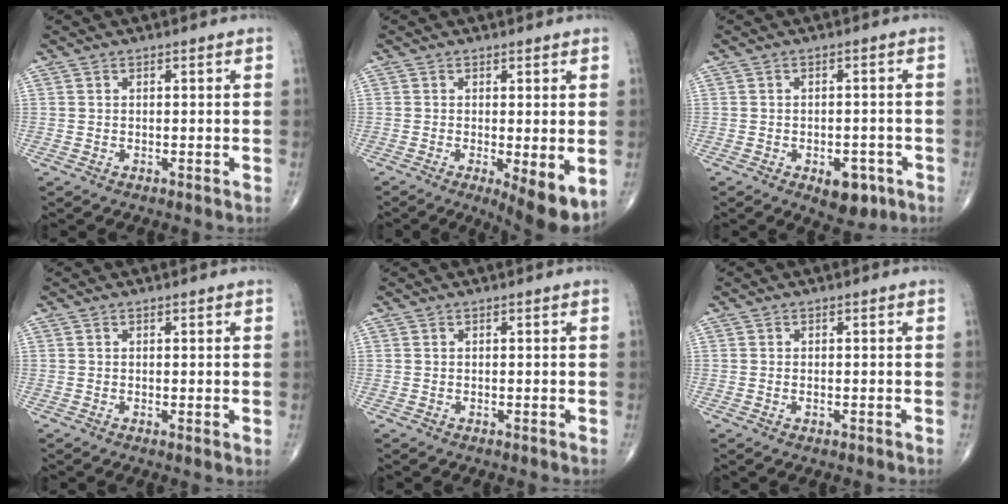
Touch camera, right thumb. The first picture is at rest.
{"total": 7.6, "force": [-2.0, 2.0, 7.1], "torque": [-0.102, -0.024, -0.029]}
{"total": 6.1, "force": [-2.9, 3.3, 4.2], "torque": [-0.036, 0.011, -0.032]}
{"total": 0.9, "force": [0.2, 0.1, 0.8], "torque": [-0.014, -0.004, 0.000]}
{"total": 0.0}
{"total": 0.8, "force": [-0.3, 0.3, 0.6], "torque": [-0.012, 0.002, -0.004]}